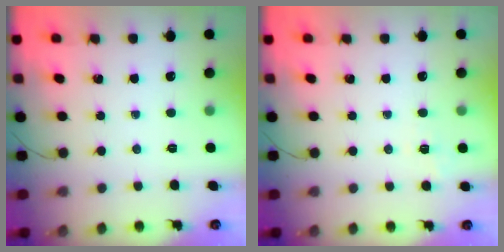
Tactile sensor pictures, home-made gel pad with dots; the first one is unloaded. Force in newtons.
{"total": 1.2, "press": 0.0, "slide": 1.2}